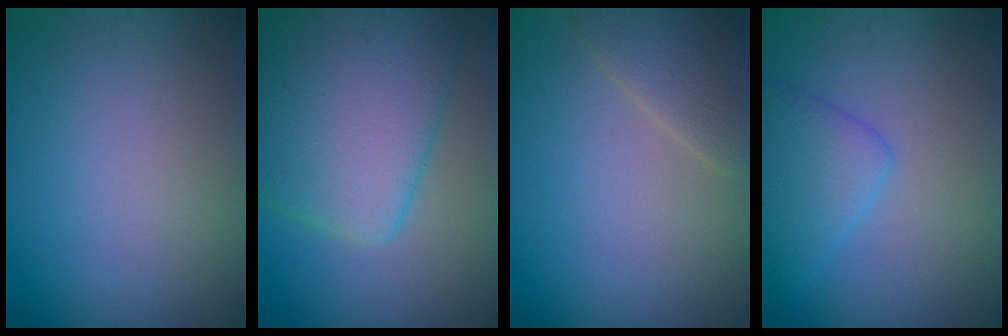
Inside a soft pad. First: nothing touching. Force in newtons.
{"total": 8.9, "press": 8.9, "slide": 0.4}
{"total": 2.5, "press": 2.5, "slide": 0.2}
{"total": 3.4, "press": 3.4, "slide": 0.3}